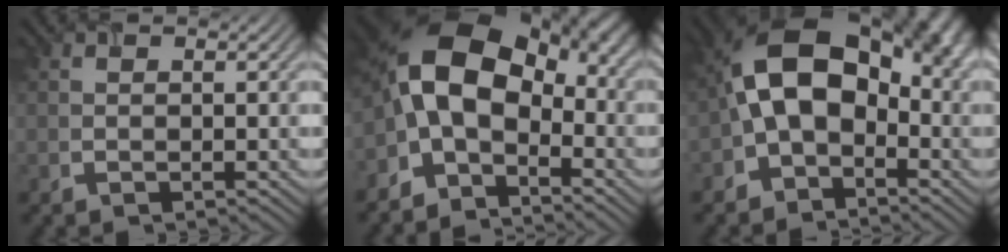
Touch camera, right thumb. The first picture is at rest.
{"total": 11.9, "force": [-2.6, 7.2, 9.2], "torque": [-0.188, 0.017, -0.063]}
{"total": 12.6, "force": [-0.6, 8.1, 9.6], "torque": [-0.173, 0.024, -0.024]}